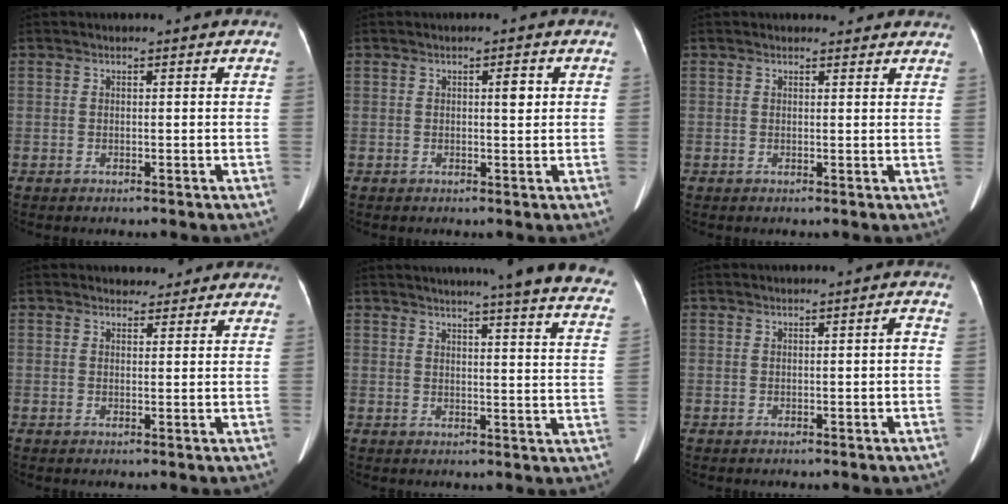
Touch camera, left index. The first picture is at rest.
{"total": 1.8, "force": [0.4, 0.5, 1.7], "torque": [-0.025, 0.002, 0.006]}
{"total": 3.6, "force": [3.3, 1.3, 0.5], "torque": [0.002, 0.004, 0.026]}
{"total": 3.2, "force": [2.7, 1.7, 0.2], "torque": [0.005, 0.008, 0.030]}
{"total": 23.5, "force": [20.9, 0.5, 10.7], "torque": [-0.143, -0.066, 0.228]}
{"total": 0.9, "force": [-0.2, 0.1, 0.9], "torque": [-0.007, 0.002, -0.002]}